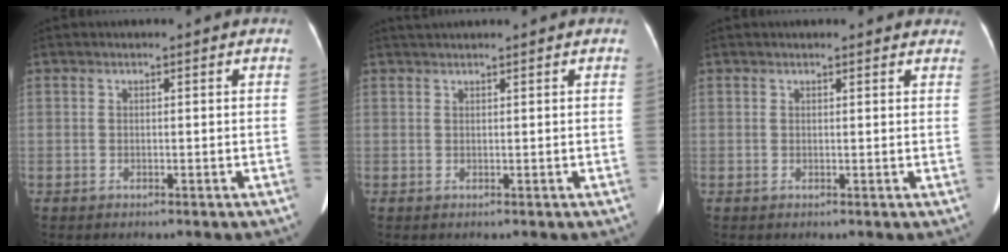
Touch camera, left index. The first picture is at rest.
{"total": 1.7, "force": [1.5, -0.3, 0.7], "torque": [-0.010, 0.021, 0.033]}
{"total": 4.7, "force": [4.1, 1.4, 1.7], "torque": [-0.008, 0.014, 0.034]}